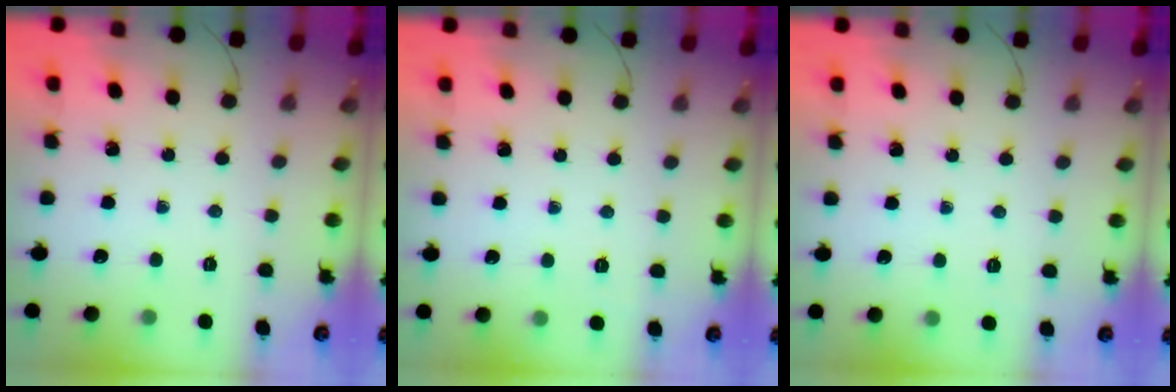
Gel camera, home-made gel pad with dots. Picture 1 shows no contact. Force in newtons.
{"total": 4.8, "press": 4.6, "slide": 1.3}
{"total": 4.8, "press": 4.6, "slide": 1.3}